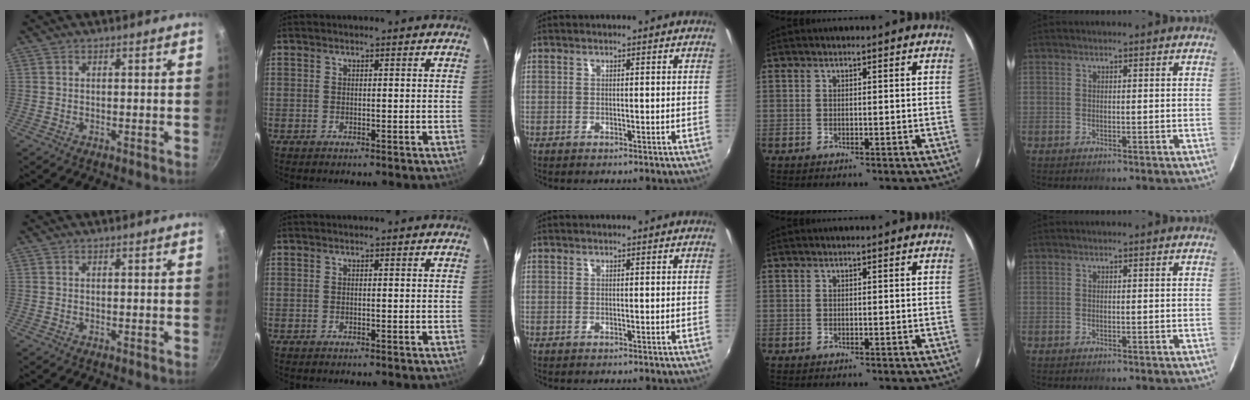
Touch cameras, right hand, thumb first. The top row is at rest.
{}